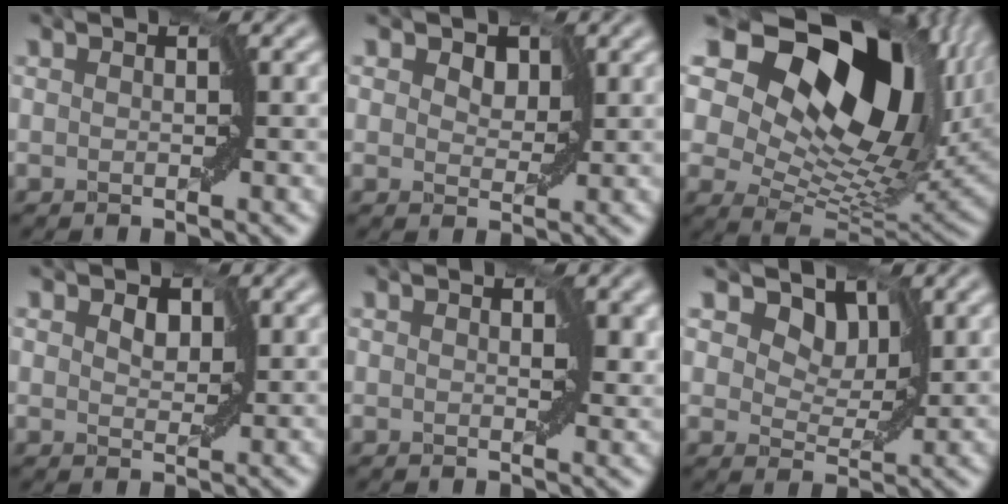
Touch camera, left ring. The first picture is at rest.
{"total": 3.4, "force": [1.8, 2.2, 1.8], "torque": [-0.020, 0.010, 0.010]}
{"total": 19.2, "force": [8.1, 11.1, 13.4], "torque": [-0.225, 0.029, 0.131]}
{"total": 2.3, "force": [1.2, 1.5, 1.2], "torque": [-0.015, 0.006, 0.013]}
{"total": 1.9, "force": [0.6, 1.1, 1.4], "torque": [-0.019, -0.004, 0.008]}
{"total": 6.8, "force": [4.0, 4.3, 3.4], "torque": [-0.049, 0.009, 0.039]}